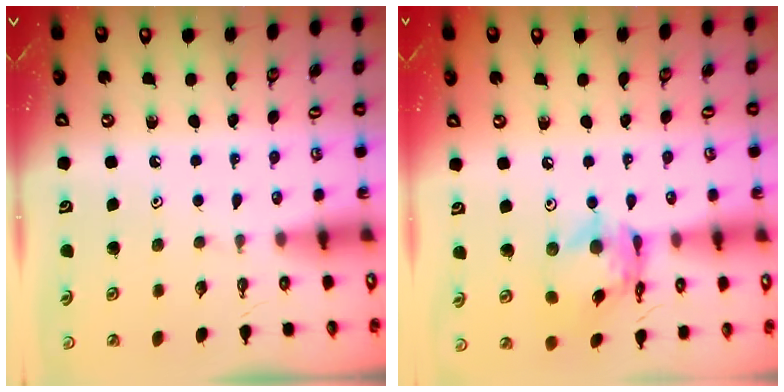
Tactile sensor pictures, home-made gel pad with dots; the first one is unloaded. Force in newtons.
{"total": 13.5, "press": 13.4, "slide": 1.4}